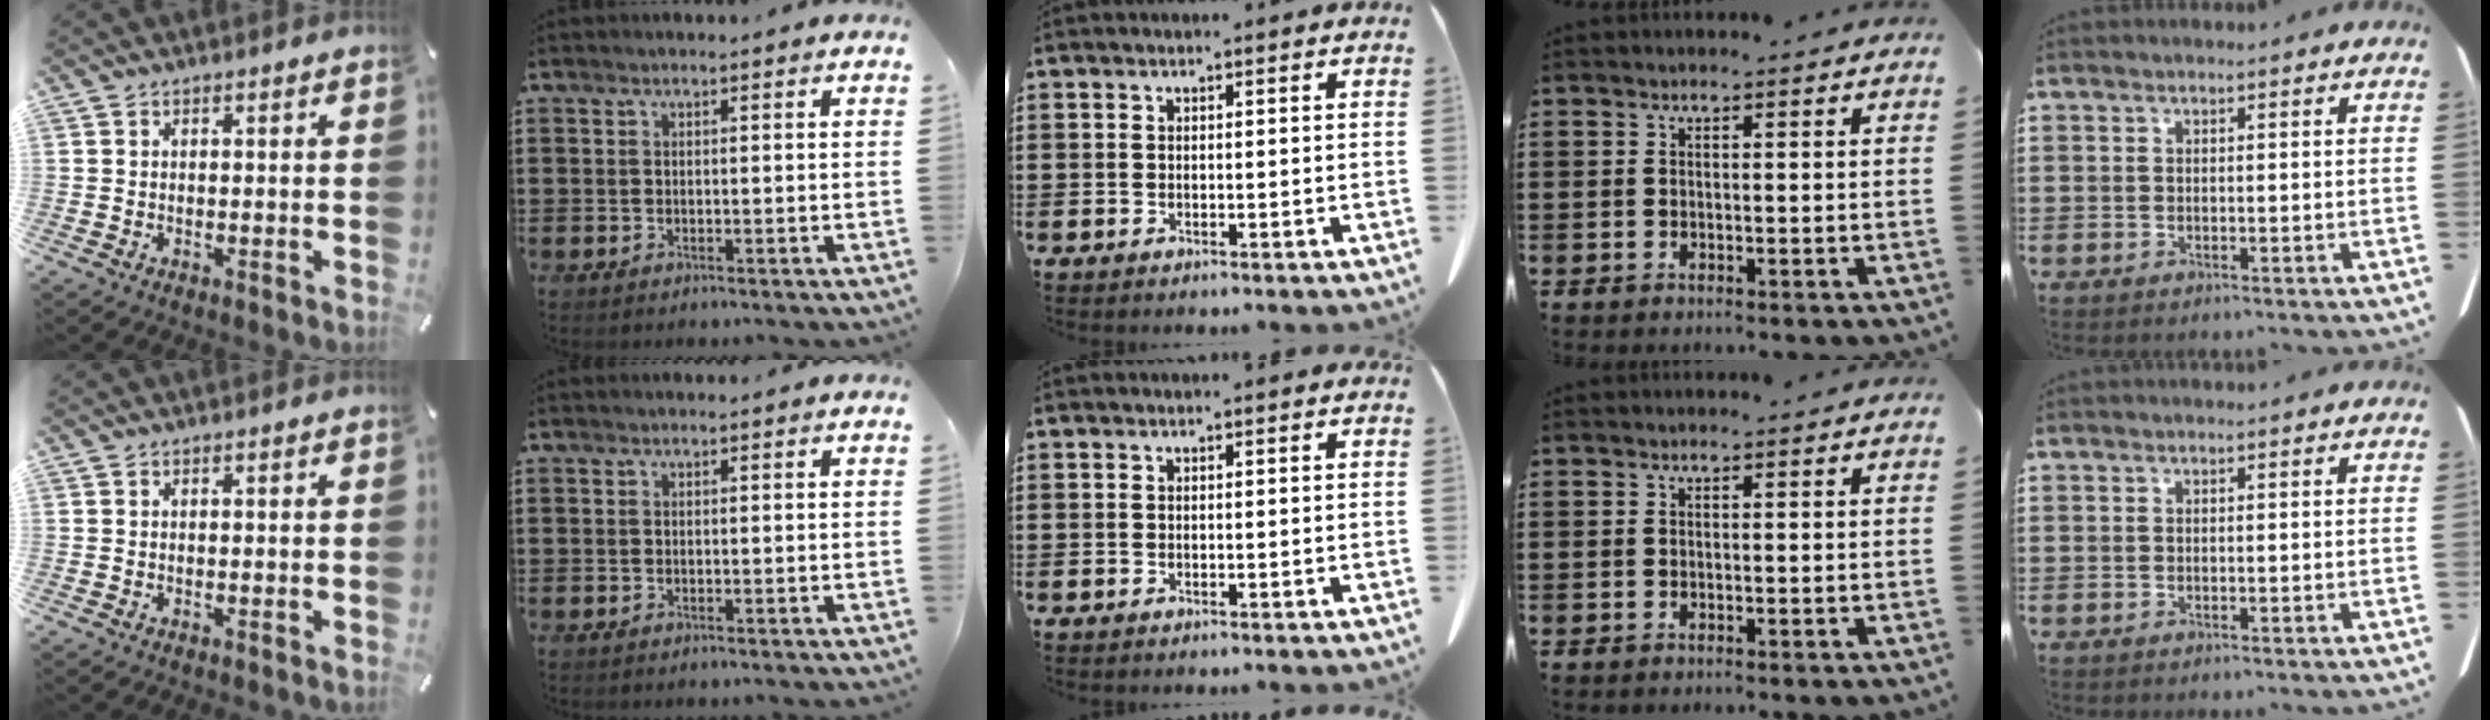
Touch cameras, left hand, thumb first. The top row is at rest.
{}